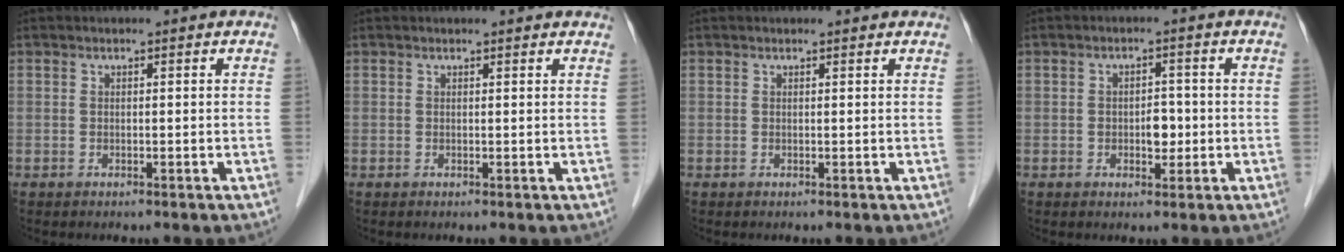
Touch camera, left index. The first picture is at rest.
{"total": 3.0, "force": [2.9, 0.4, 0.7], "torque": [-0.012, 0.008, 0.023]}
{"total": 1.3, "force": [1.3, 0.2, 0.1], "torque": [-0.012, 0.004, 0.010]}
{"total": 3.1, "force": [-0.6, 1.9, 2.4], "torque": [-0.033, 0.005, -0.004]}